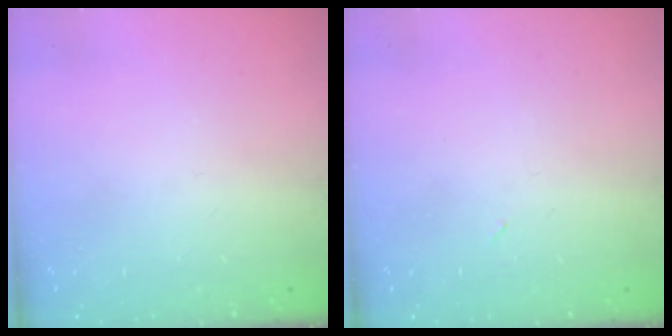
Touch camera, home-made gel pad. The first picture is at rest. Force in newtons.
{"total": 2.4, "press": 2.3, "slide": 0.8}